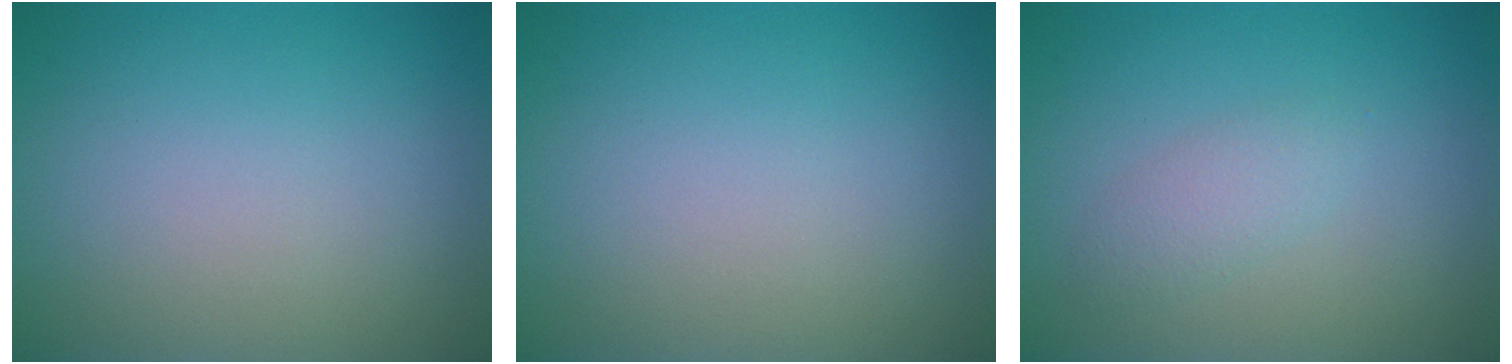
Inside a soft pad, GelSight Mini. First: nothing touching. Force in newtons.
{"total": 0.0}
{"total": 1.7, "press": 1.6, "slide": 0.1}